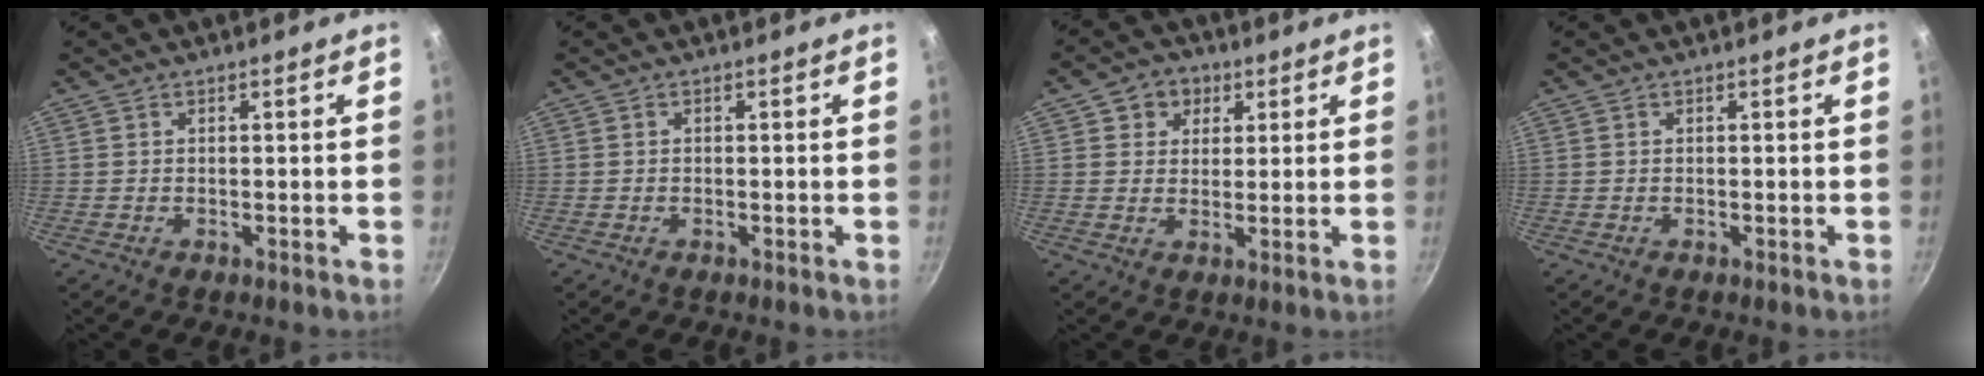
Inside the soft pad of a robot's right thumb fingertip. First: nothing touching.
{"total": 0.0}
{"total": 5.8, "force": [2.4, 5.0, 1.8], "torque": [0.008, -0.002, 0.028]}
{"total": 0.0}